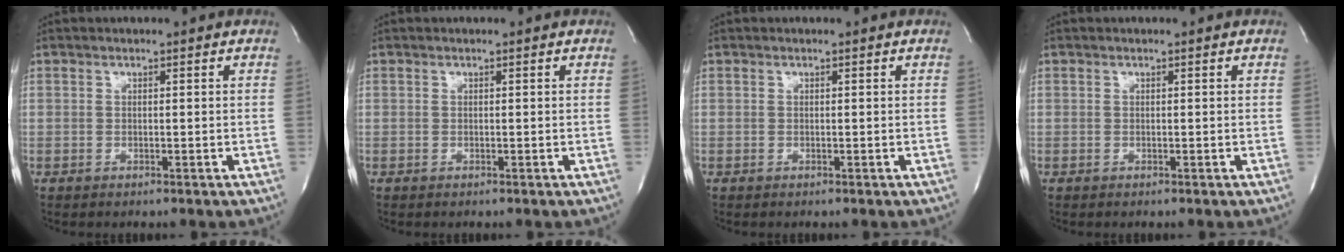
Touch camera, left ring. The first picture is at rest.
{"total": 0.0}
{"total": 0.0}
{"total": 0.0}